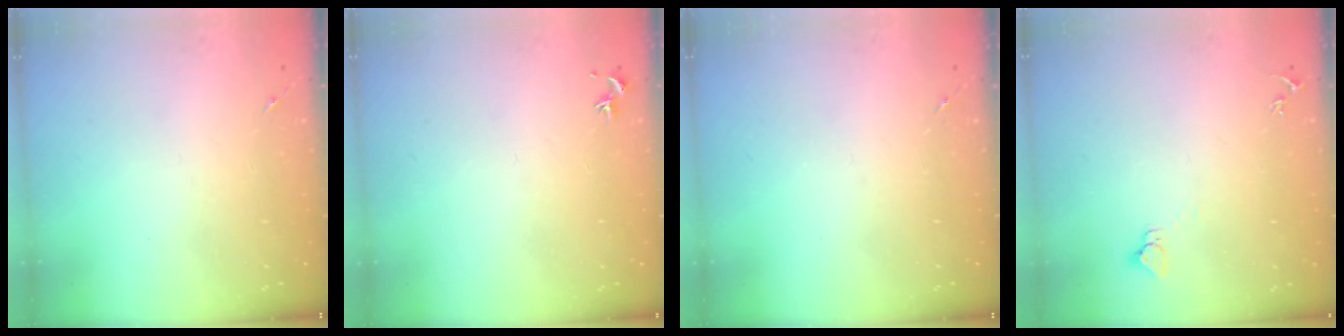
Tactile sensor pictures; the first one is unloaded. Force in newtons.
{"total": 0.8, "press": 0.7, "slide": 0.3}
{"total": 0.0}
{"total": 2.9, "press": 2.9, "slide": 0.1}